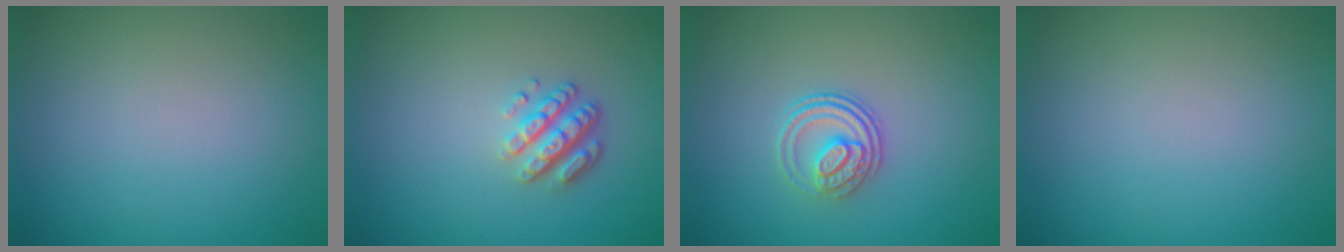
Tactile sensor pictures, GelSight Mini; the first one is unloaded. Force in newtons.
{"total": 3.4, "press": 2.6, "slide": 2.2}
{"total": 3.1, "press": 2.6, "slide": 1.7}
{"total": 0.0}